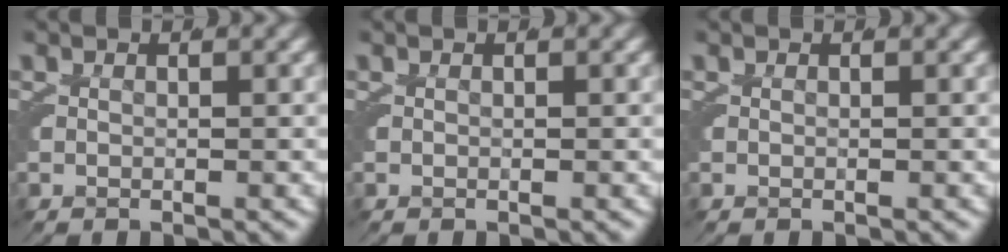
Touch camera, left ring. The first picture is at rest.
{"total": 0.0}
{"total": 0.0}